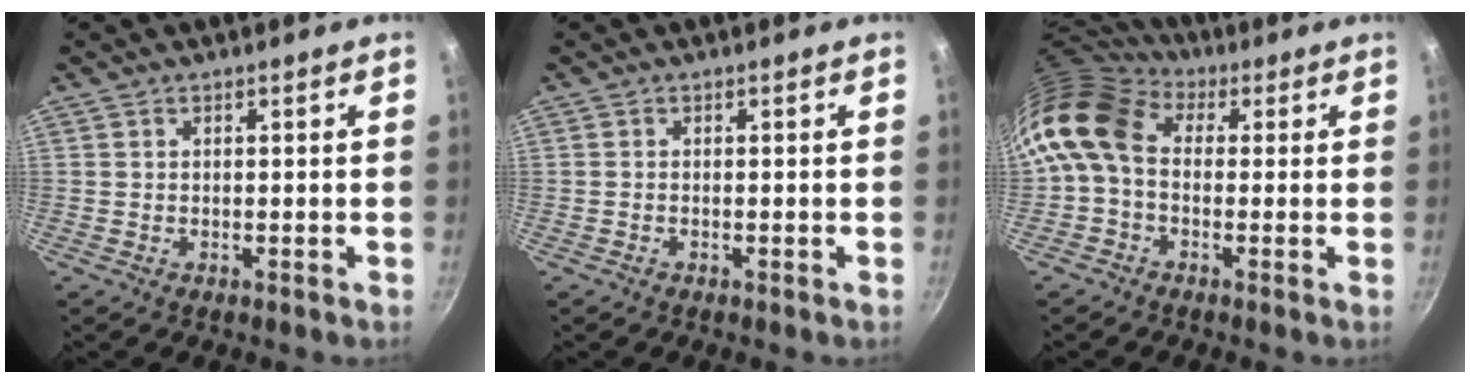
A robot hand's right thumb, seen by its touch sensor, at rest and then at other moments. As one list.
[{"total": 0.0}, {"total": 11.8, "force": [0.8, 8.7, 8.0], "torque": [-0.146, 0.022, -0.008]}]